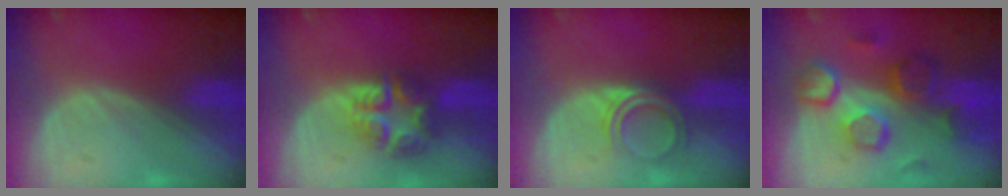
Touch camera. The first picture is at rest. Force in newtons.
{"total": 7.8, "press": 6.8, "slide": 3.8}
{"total": 4.8, "press": 4.1, "slide": 2.6}
{"total": 10.6, "press": 9.2, "slide": 5.2}